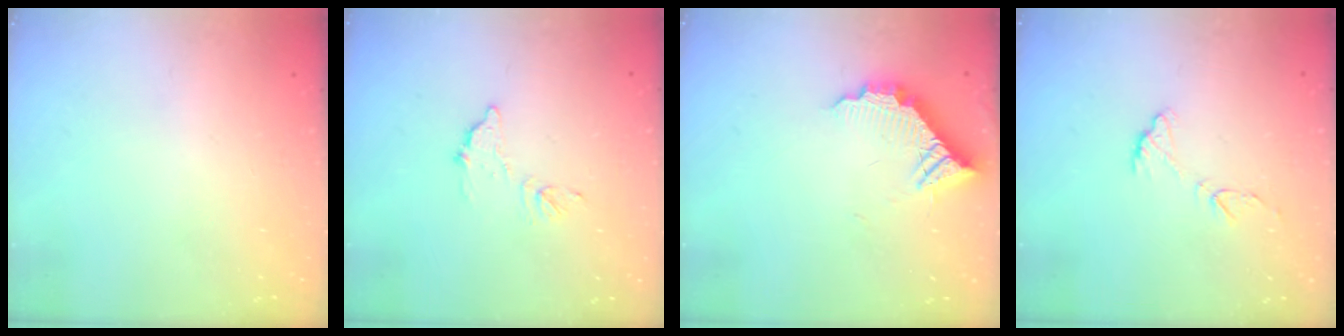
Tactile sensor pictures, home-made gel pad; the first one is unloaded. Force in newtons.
{"total": 8.4, "press": 8.4, "slide": 0.4}
{"total": 10.1, "press": 10.1, "slide": 0.4}
{"total": 8.5, "press": 8.5, "slide": 0.6}